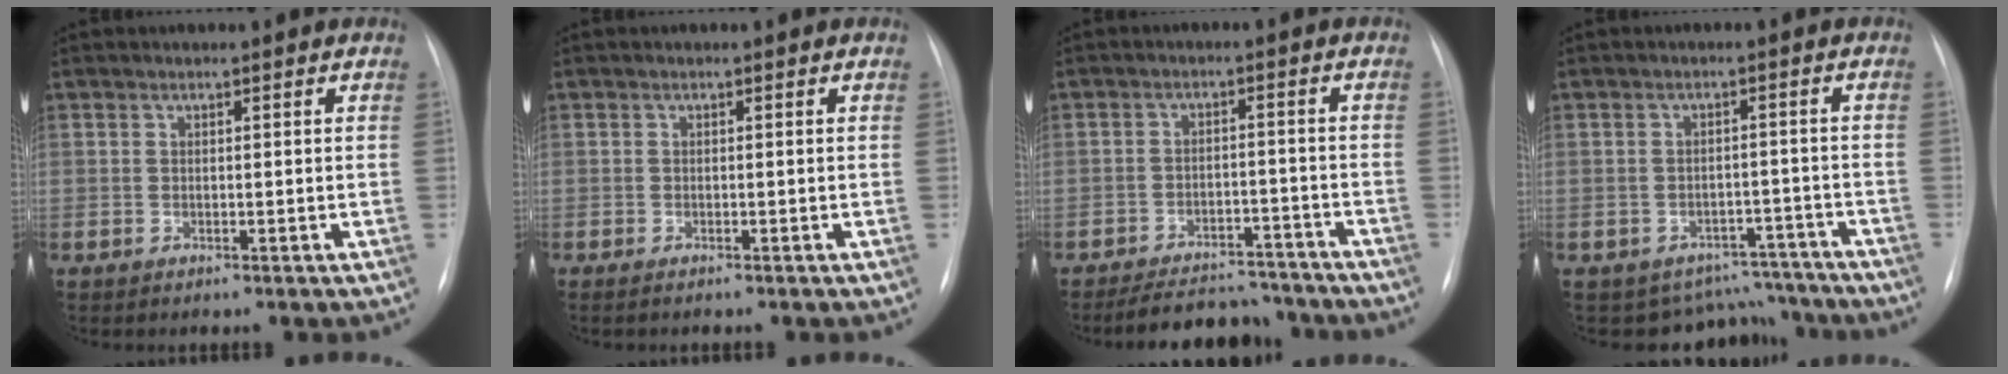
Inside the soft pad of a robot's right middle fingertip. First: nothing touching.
{"total": 1.0, "force": [-0.8, 0.1, 0.6], "torque": [-0.005, -0.001, -0.006]}
{"total": 10.3, "force": [-9.6, 3.0, 2.1], "torque": [-0.019, 0.010, -0.131]}
{"total": 7.9, "force": [-7.0, 3.7, -0.7], "torque": [0.028, 0.039, -0.082]}